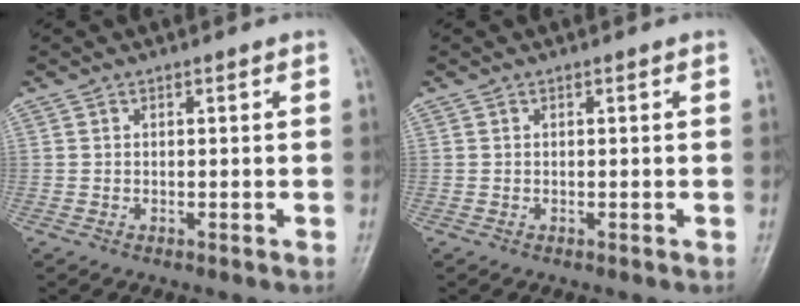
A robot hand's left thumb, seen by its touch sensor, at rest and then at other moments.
{"total": 0.0}